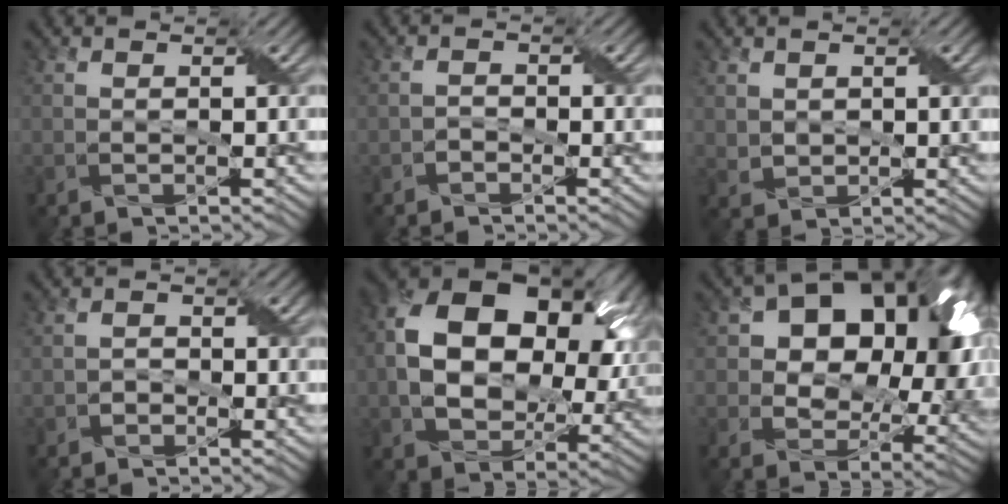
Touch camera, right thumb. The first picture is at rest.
{"total": 1.1, "force": [-0.9, 0.6, 0.5], "torque": [-0.012, 0.006, -0.018]}
{"total": 2.2, "force": [1.3, 1.5, 1.0], "torque": [-0.028, -0.003, 0.030]}
{"total": 1.2, "force": [-0.9, 0.7, 0.4], "torque": [-0.009, 0.005, -0.019]}
{"total": 17.1, "force": [2.6, 11.8, 12.0], "torque": [-0.218, 0.002, 0.063]}
{"total": 15.7, "force": [4.5, 10.6, 10.7], "torque": [-0.131, 0.011, 0.076]}